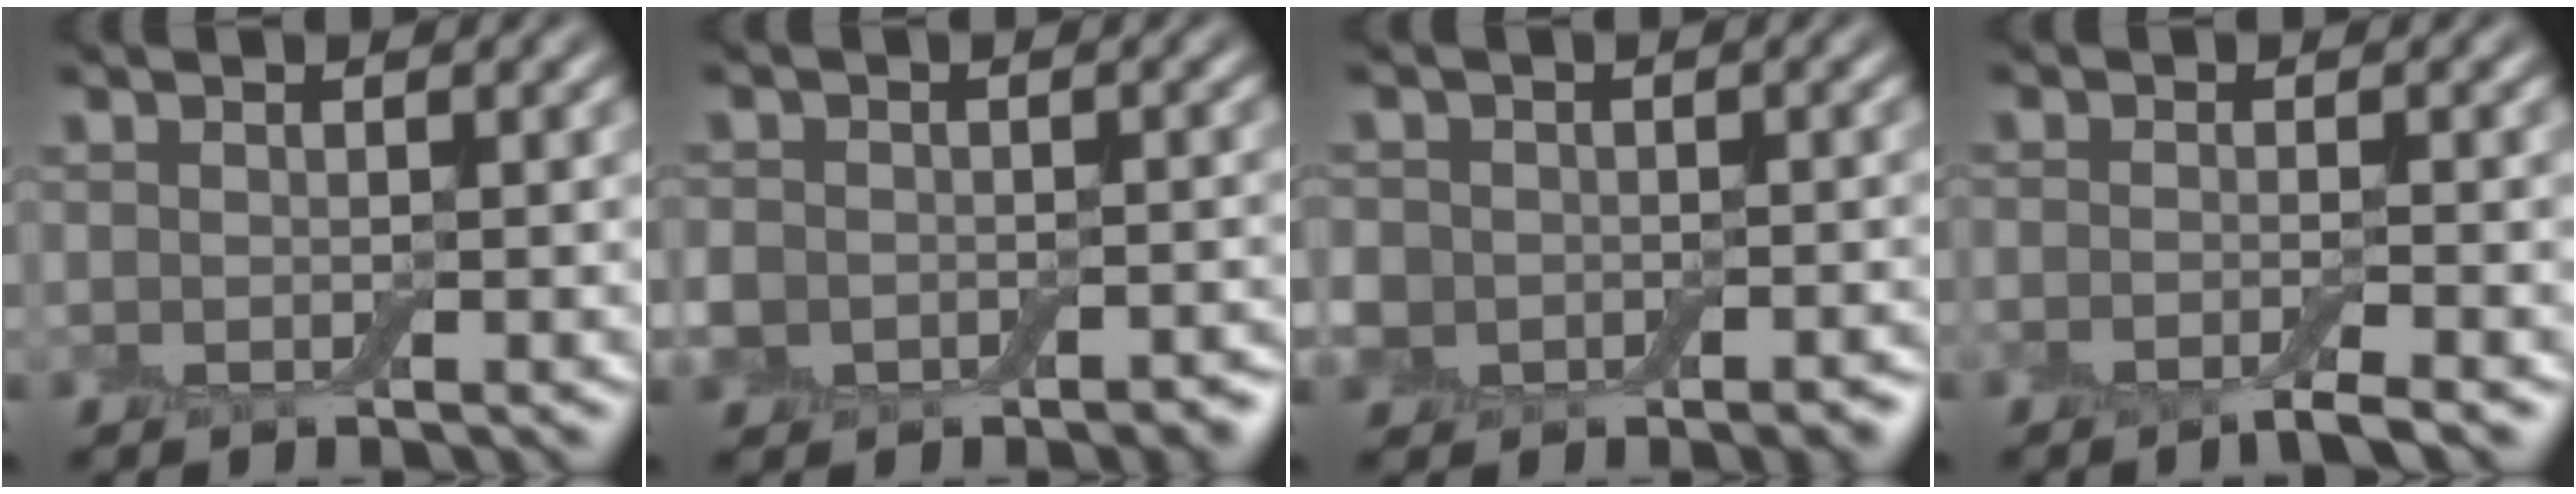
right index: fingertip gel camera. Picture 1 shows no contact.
{"total": 4.5, "force": [-2.1, 3.4, 2.0], "torque": [-0.026, -0.002, -0.040]}
{"total": 6.6, "force": [-2.4, 5.6, 2.5], "torque": [-0.029, -0.012, -0.051]}
{"total": 2.6, "force": [-1.6, 0.4, 1.9], "torque": [-0.027, -0.003, -0.039]}